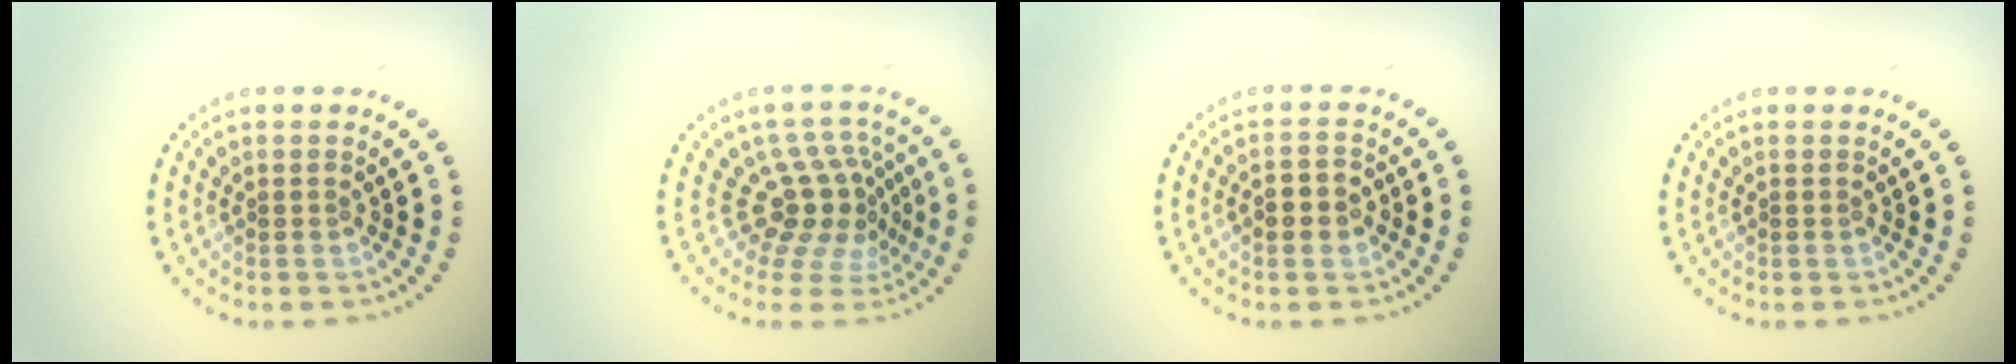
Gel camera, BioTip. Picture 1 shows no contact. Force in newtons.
{"total": 4.3, "press": 2.9, "slide": 3.2}
{"total": 2.9, "press": 2.9, "slide": 0.3}
{"total": 0.0}